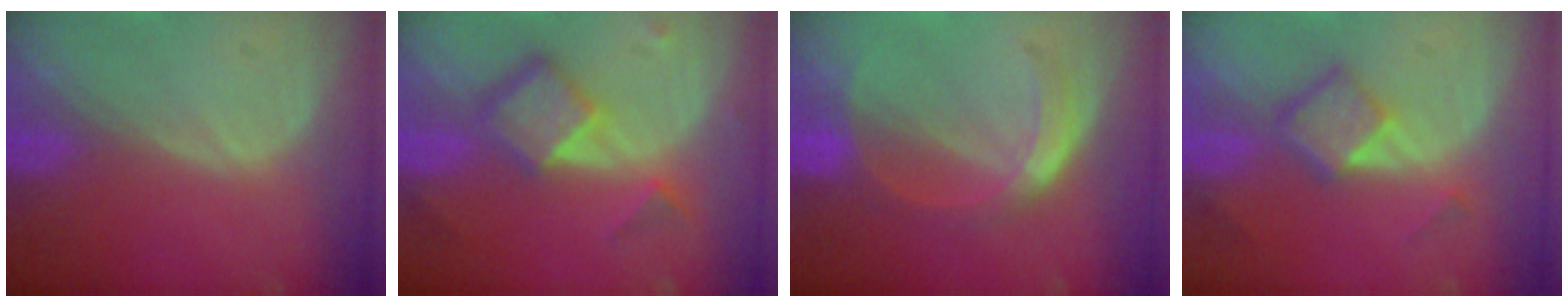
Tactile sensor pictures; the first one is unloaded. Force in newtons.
{"total": 6.9, "press": 6.0, "slide": 3.5}
{"total": 6.0, "press": 5.2, "slide": 3.1}
{"total": 5.2, "press": 4.6, "slide": 2.4}